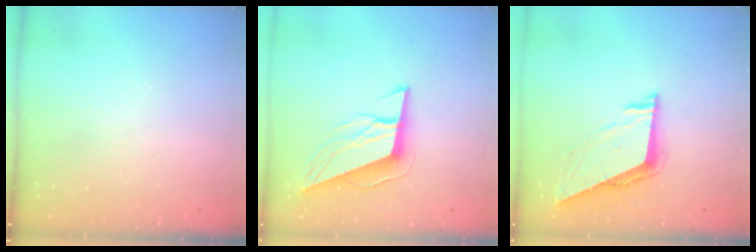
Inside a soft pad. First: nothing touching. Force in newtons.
{"total": 13.0, "press": 12.6, "slide": 3.2}
{"total": 7.1, "press": 7.1, "slide": 0.2}